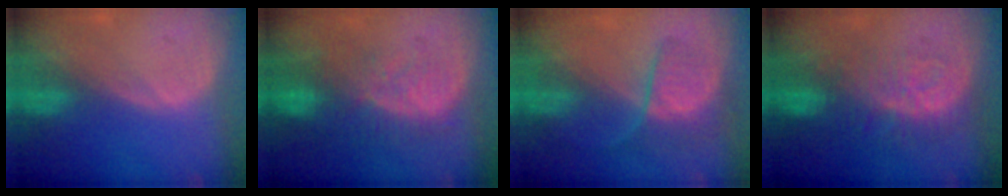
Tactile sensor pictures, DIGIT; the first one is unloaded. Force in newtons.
{"total": 10.2, "press": 8.6, "slide": 5.4}
{"total": 6.6, "press": 6.2, "slide": 2.3}
{"total": 9.4, "press": 8.5, "slide": 3.9}